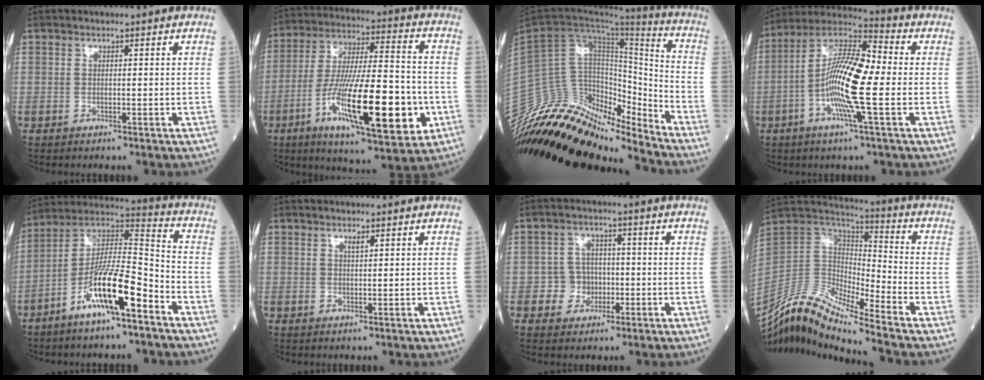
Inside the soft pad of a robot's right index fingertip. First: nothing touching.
{"total": 21.8, "force": [-6.8, 4.2, 20.3], "torque": [-0.353, -0.019, -0.108]}
{"total": 18.4, "force": [-17.7, 2.5, 4.6], "torque": [-0.079, 0.082, -0.303]}
{"total": 13.9, "force": [-2.1, 1.5, 13.7], "torque": [-0.261, 0.010, -0.051]}
{"total": 14.1, "force": [-7.3, 2.0, 11.9], "torque": [-0.222, 0.005, -0.133]}
{"total": 1.1, "force": [0.7, 0.2, 0.8], "torque": [-0.016, -0.002, 0.013]}
{"total": 4.4, "force": [-1.1, 4.2, 0.7], "torque": [-0.006, 0.012, -0.018]}
{"total": 13.3, "force": [-11.9, 0.5, 6.1], "torque": [-0.122, 0.036, -0.226]}